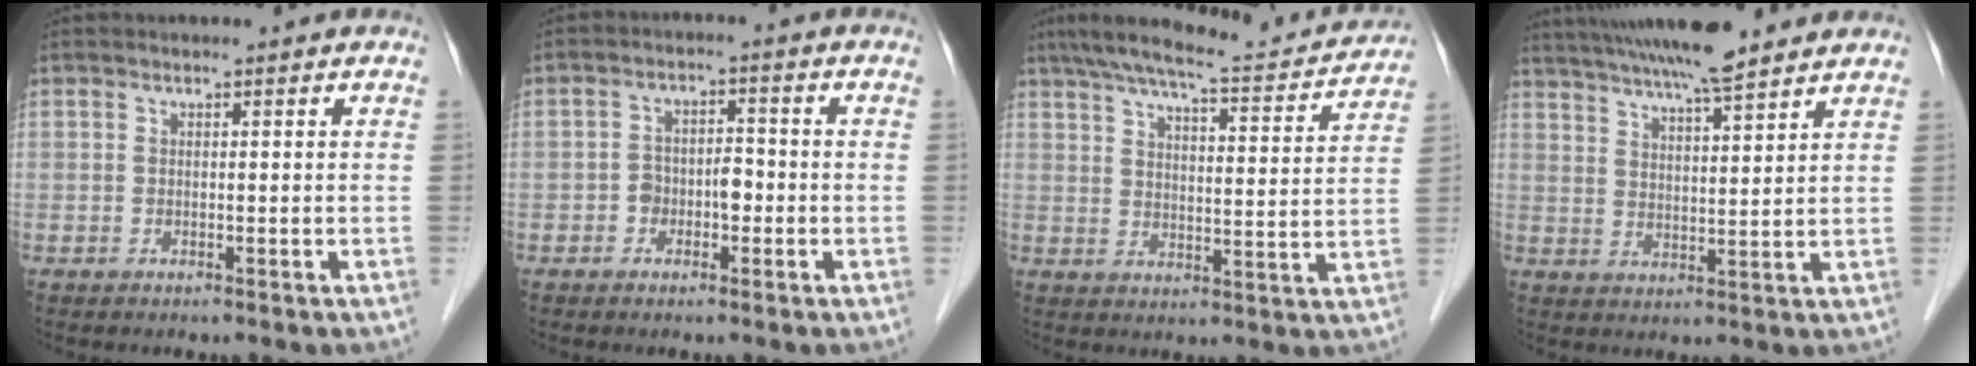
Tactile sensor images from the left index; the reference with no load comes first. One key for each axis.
{"total": 3.7, "fx": -1.2, "fy": 2.3, "fz": 2.6, "tx": -0.044, "ty": 0.018, "tz": -0.021}
{"total": 16.3, "fx": 14.9, "fy": 1.4, "fz": 6.6, "tx": -0.109, "ty": 0.007, "tz": 0.206}
{"total": 14.0, "fx": 12.2, "fy": 0.7, "fz": 6.8, "tx": -0.121, "ty": 0.028, "tz": 0.190}